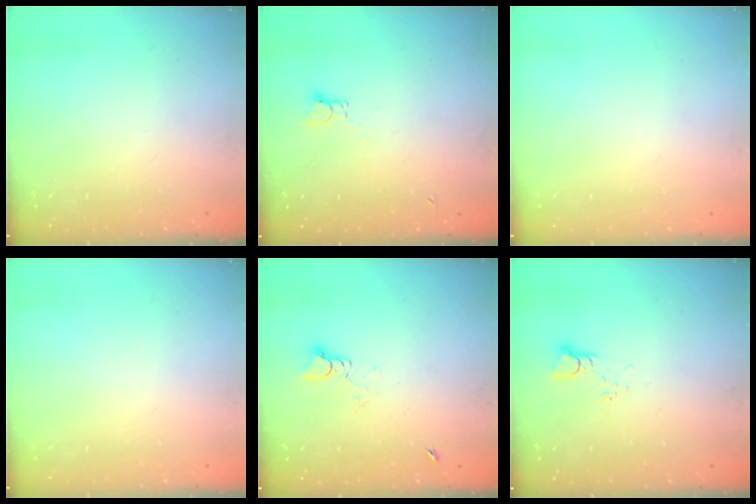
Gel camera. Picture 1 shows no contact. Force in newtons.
{"total": 1.8, "press": 1.7, "slide": 0.2}
{"total": 0.0}
{"total": 0.0}
{"total": 3.4, "press": 3.4, "slide": 0.3}
{"total": 2.6, "press": 2.6, "slide": 0.2}